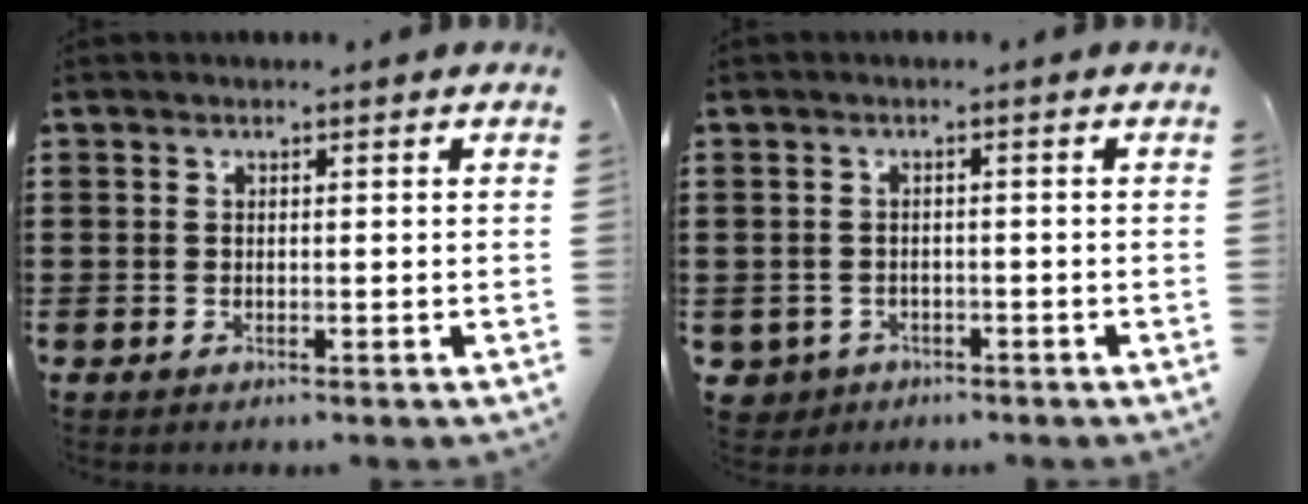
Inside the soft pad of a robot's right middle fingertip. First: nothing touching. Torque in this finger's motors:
{"motor_torque": [-0.25, -0.01, 0.03, -0.01]}